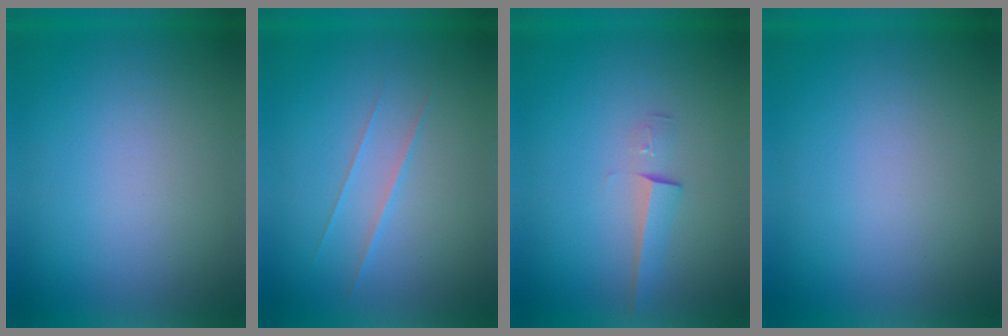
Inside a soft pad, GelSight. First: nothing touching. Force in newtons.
{"total": 1.6}
{"total": 2.3}
{"total": 1.2}